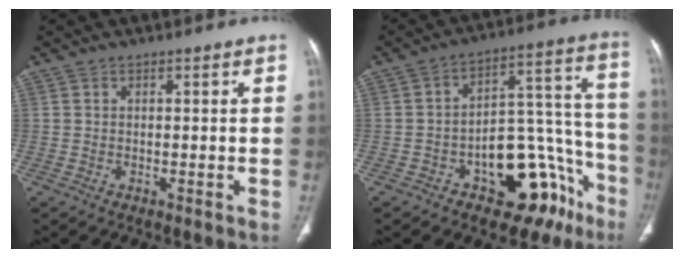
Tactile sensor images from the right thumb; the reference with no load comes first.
{"total": 21.4, "force": [-10.8, 11.5, 14.4], "torque": [-0.110, 0.111, -0.140]}